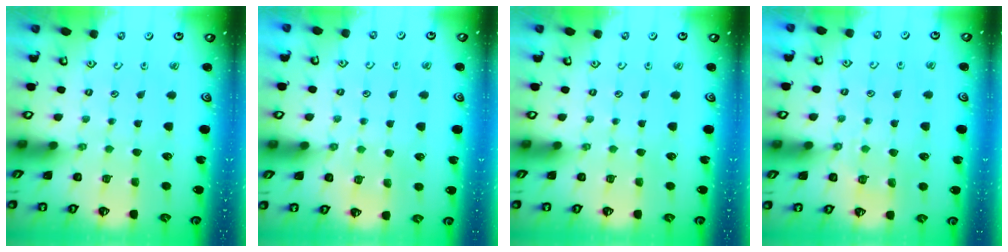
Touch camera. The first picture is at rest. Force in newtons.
{"total": 4.7, "press": 4.7, "slide": 0.5}
{"total": 0.0}
{"total": 3.0, "press": 2.9, "slide": 0.7}